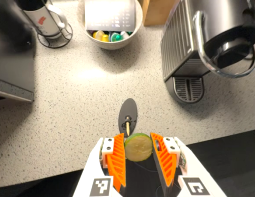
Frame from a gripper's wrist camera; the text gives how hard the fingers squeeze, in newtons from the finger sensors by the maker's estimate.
{"total": 10.6, "left": 11.4, "right": 9.8}